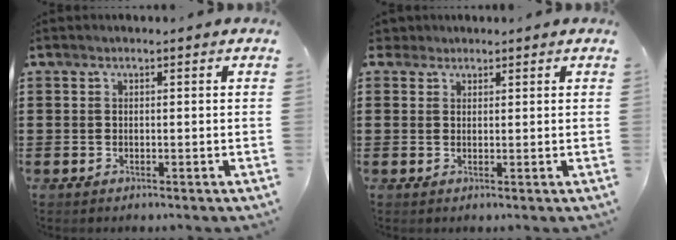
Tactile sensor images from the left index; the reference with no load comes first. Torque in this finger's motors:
{"motor_torque": [0.33, -0.31, 0.00, 0.00]}